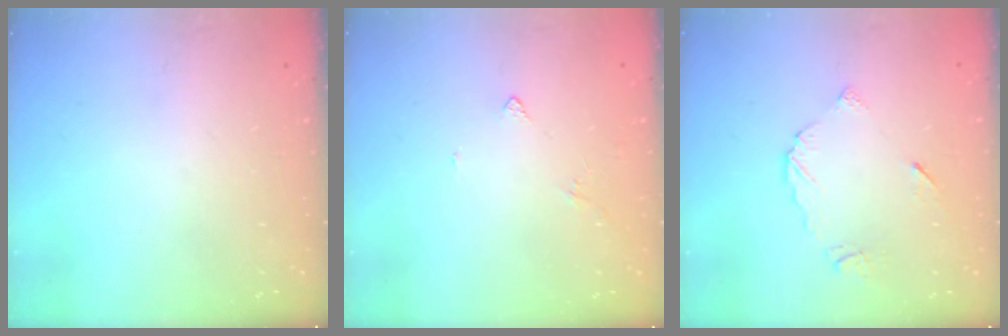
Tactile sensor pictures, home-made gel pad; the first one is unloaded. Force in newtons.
{"total": 2.6, "press": 2.6, "slide": 0.6}
{"total": 6.3, "press": 6.3, "slide": 0.1}